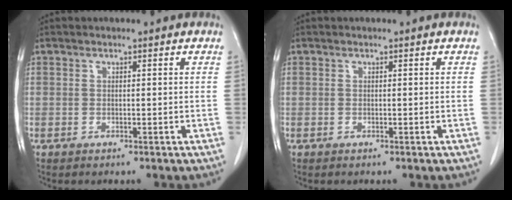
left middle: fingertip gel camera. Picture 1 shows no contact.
{"total": 0.0}